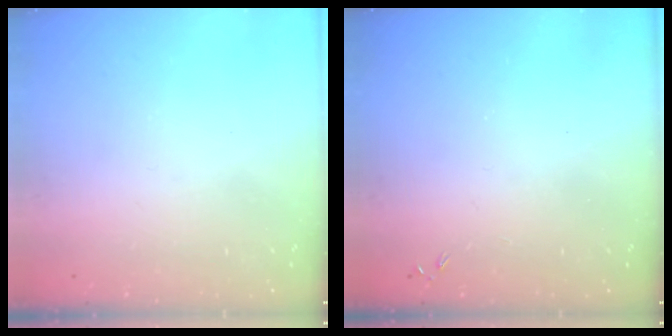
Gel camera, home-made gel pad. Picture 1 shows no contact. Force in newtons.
{"total": 0.0}